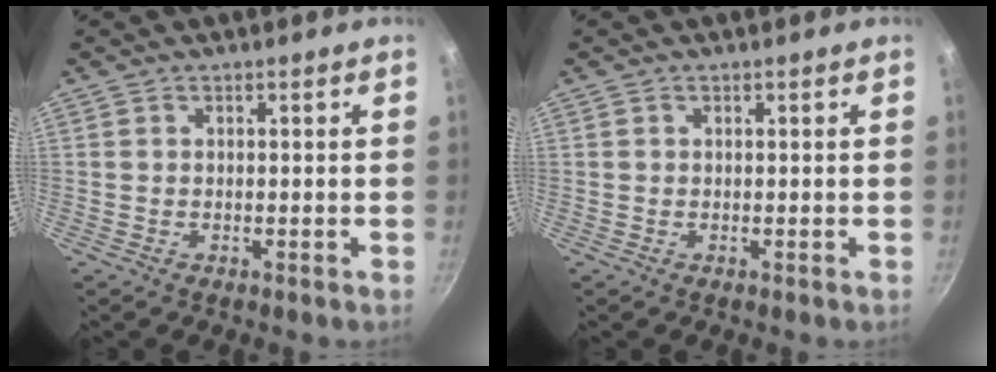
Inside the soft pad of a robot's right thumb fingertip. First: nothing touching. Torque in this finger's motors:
{"motor_torque": [-0.31, -0.03, -0.19, 0.11, 0.03]}